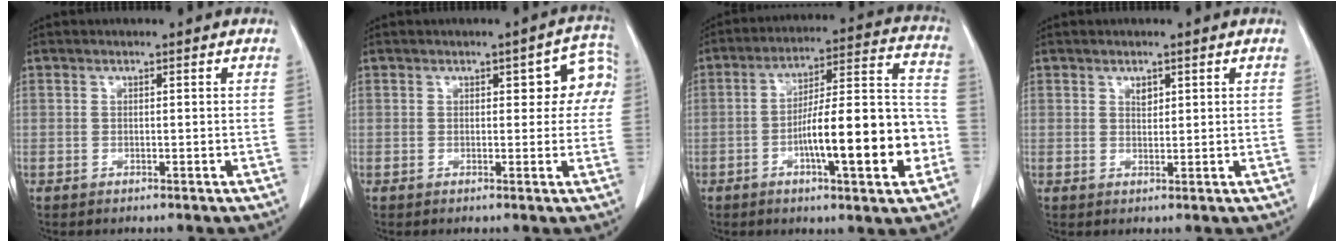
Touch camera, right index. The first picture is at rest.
{"total": 5.7, "force": [1.3, 2.8, 4.8], "torque": [-0.037, 0.026, 0.012]}
{"total": 16.9, "force": [-5.0, 2.6, 16.0], "torque": [-0.246, 0.018, -0.072]}
{"total": 1.3, "force": [0.8, 0.7, 0.7], "torque": [-0.009, -0.003, 0.014]}